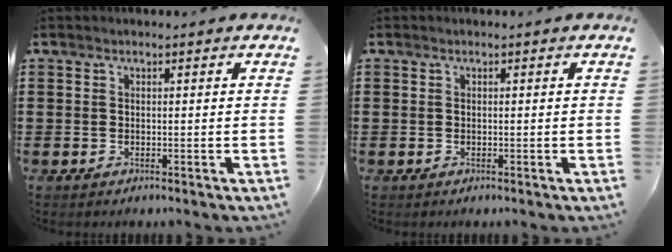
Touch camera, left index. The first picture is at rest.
{"total": 0.0}